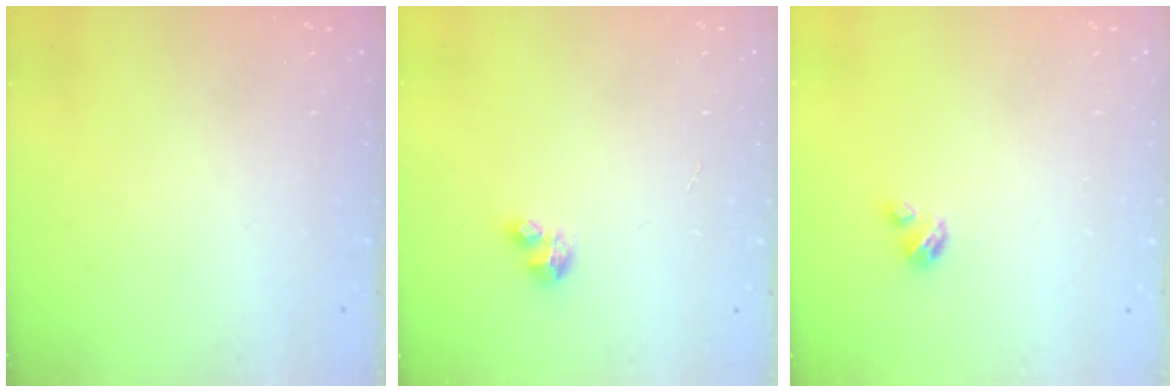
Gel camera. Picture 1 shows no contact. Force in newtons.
{"total": 2.8, "press": 2.8, "slide": 0.2}
{"total": 2.9, "press": 2.9, "slide": 0.3}